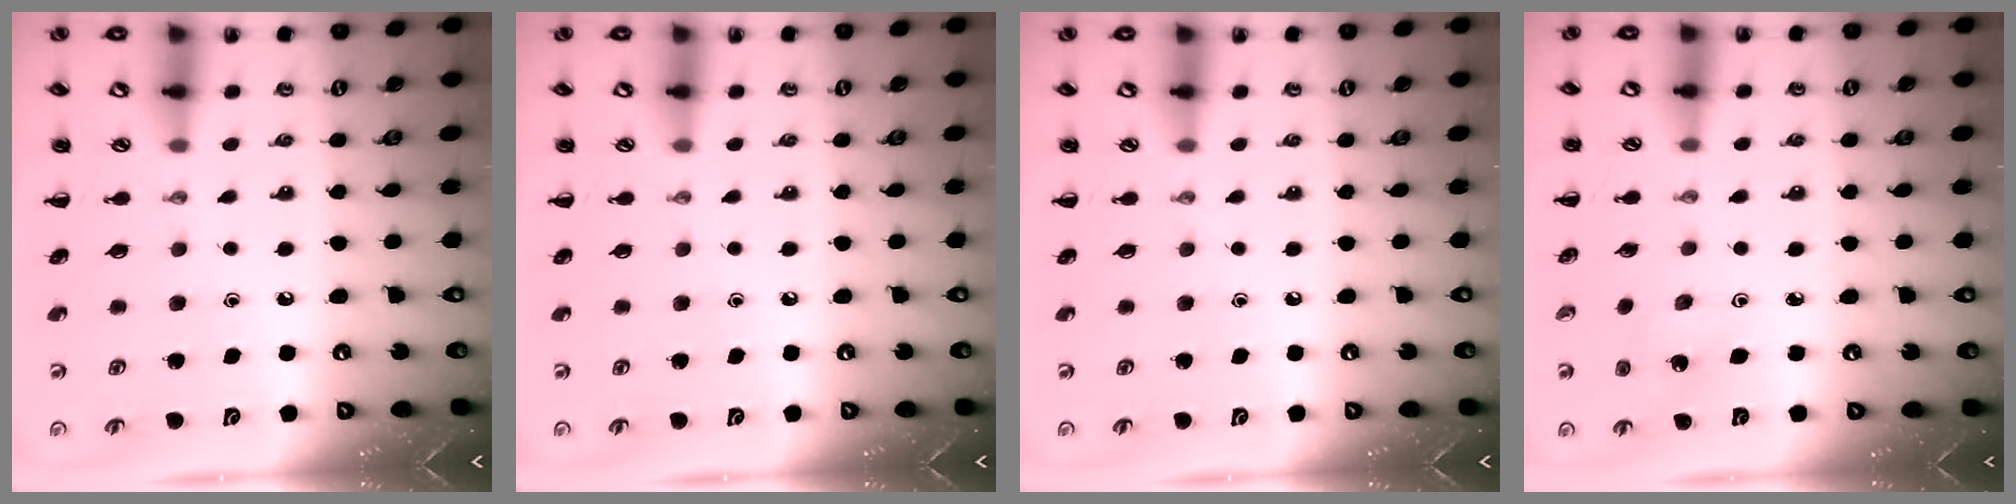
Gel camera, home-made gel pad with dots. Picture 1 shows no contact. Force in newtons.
{"total": 0.0}
{"total": 0.0}
{"total": 2.1, "press": 2.0, "slide": 0.7}